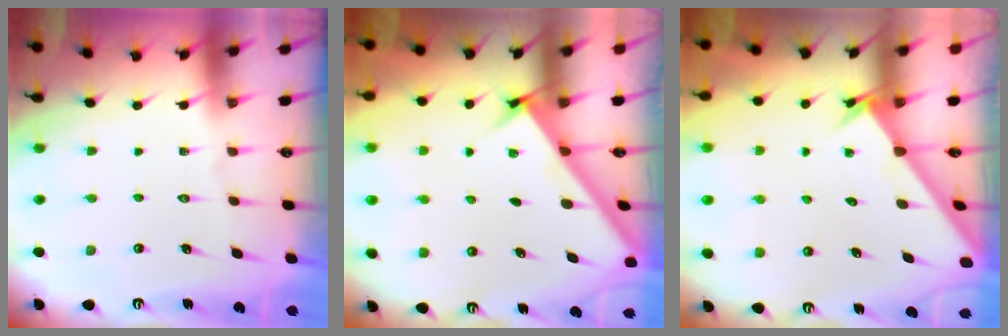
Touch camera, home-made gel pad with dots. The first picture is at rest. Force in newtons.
{"total": 2.6, "press": 2.6, "slide": 0.3}
{"total": 2.3, "press": 2.2, "slide": 0.2}